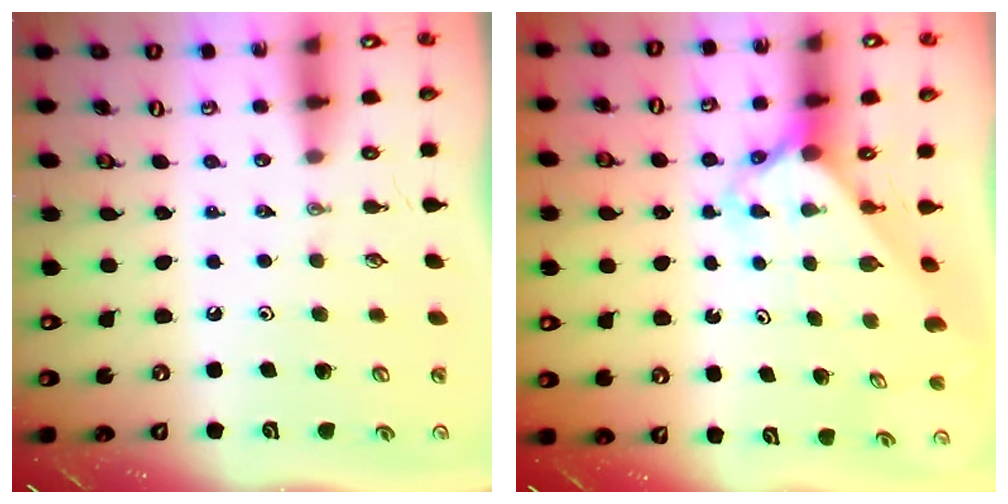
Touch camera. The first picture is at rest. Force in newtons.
{"total": 2.6, "press": 2.6, "slide": 0.1}